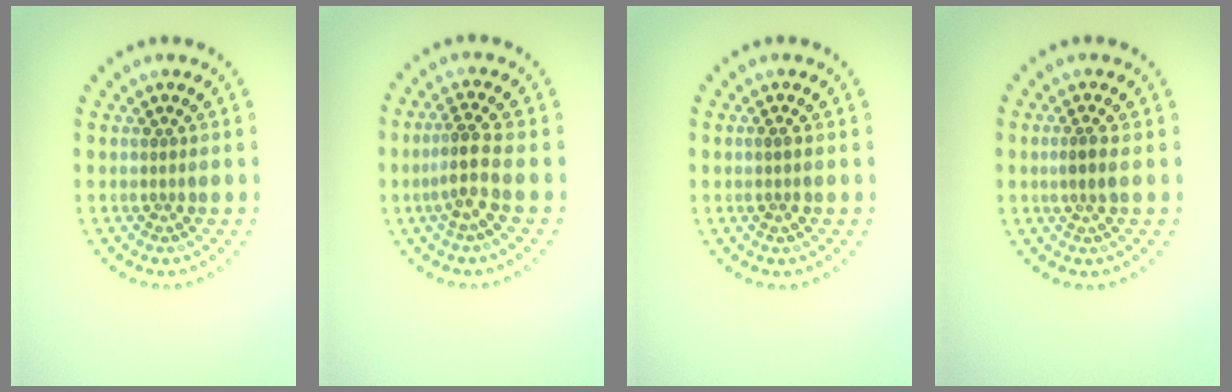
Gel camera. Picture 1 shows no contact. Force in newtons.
{"total": 2.8, "press": 2.1, "slide": 1.9}
{"total": 0.8, "press": 0.7, "slide": 0.4}
{"total": 1.6, "press": 1.4, "slide": 0.8}